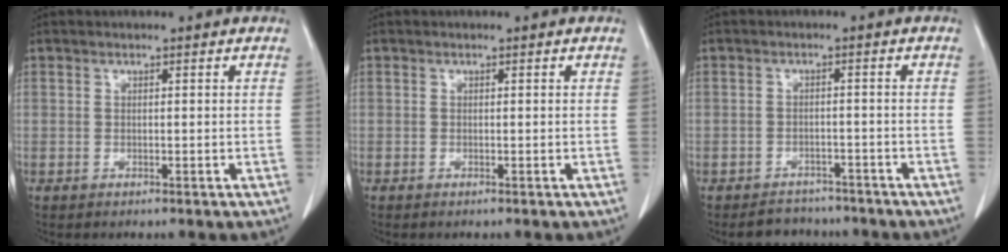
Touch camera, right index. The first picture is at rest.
{"total": 0.0}
{"total": 4.5, "force": [-4.0, 2.0, -0.3], "torque": [0.009, 0.011, -0.058]}